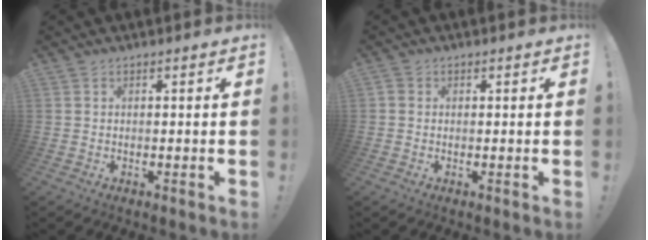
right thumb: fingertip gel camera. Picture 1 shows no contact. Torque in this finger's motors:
{"motor_torque": [0.00, 0.00, -0.03, -0.01, 0.03]}